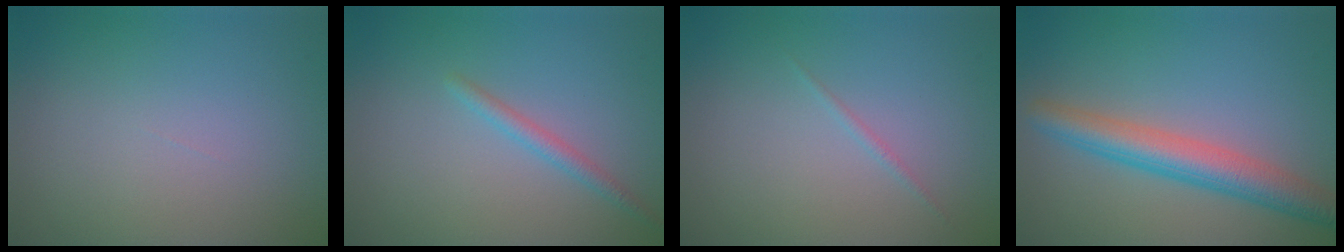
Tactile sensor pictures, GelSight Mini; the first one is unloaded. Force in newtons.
{"total": 1.4, "press": 1.4, "slide": 0.1}
{"total": 0.6, "press": 0.6, "slide": 0.0}
{"total": 5.0, "press": 5.0, "slide": 0.1}